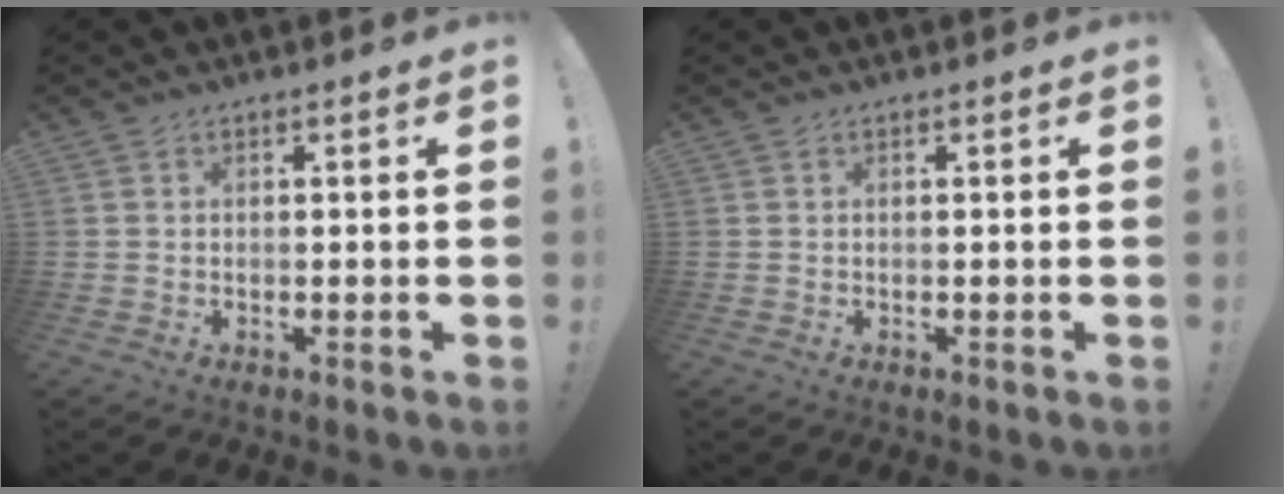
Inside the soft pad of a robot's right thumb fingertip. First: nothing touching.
{"total": 0.0}